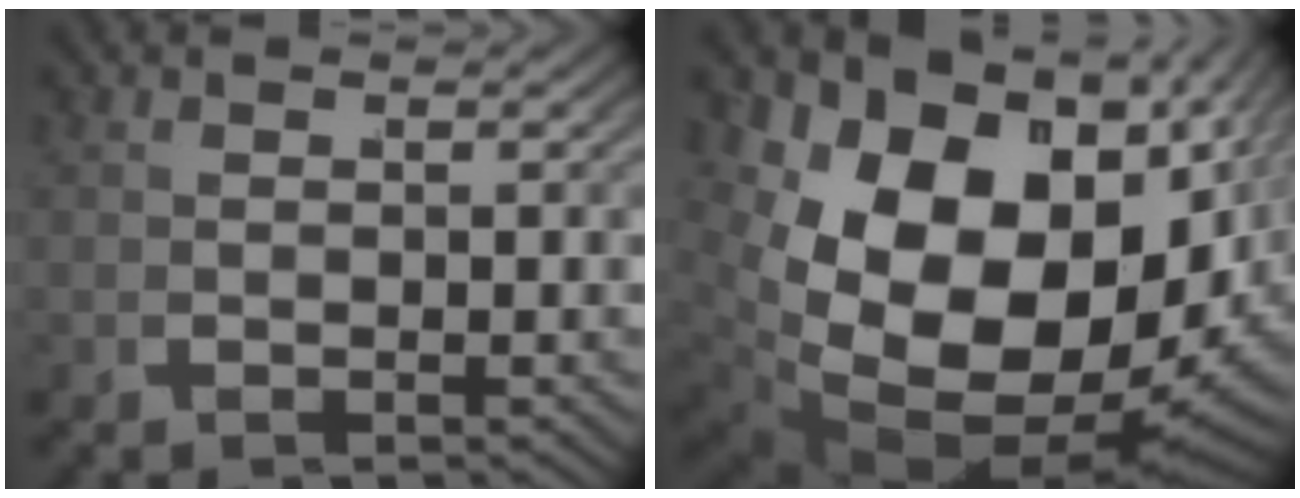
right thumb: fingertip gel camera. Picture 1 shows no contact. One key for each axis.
{"total": 24.9, "fx": -0.8, "fy": 16.6, "fz": 18.5, "tx": -0.341, "ty": -0.048, "tz": 0.005}